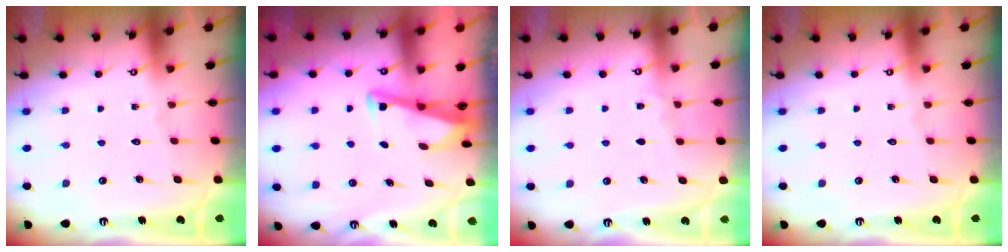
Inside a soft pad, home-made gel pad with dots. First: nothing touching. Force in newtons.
{"total": 3.5, "press": 3.4, "slide": 0.3}
{"total": 2.8, "press": 2.8, "slide": 0.4}
{"total": 0.0}